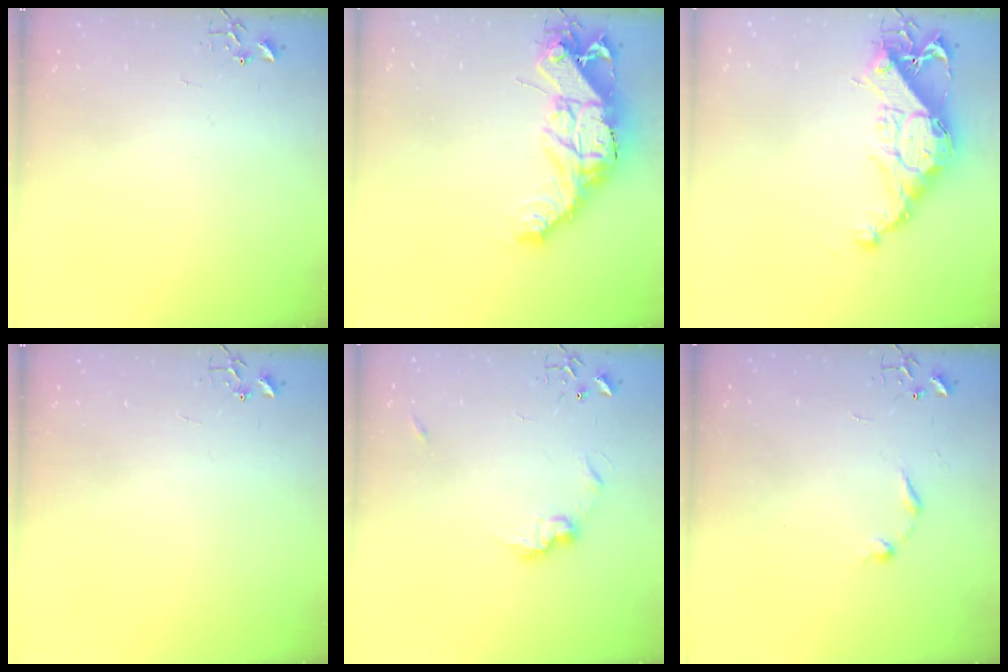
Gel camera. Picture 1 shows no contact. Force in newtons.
{"total": 17.7, "press": 17.6, "slide": 1.5}
{"total": 15.7, "press": 15.7, "slide": 1.1}
{"total": 0.0}
{"total": 8.8, "press": 8.8, "slide": 0.4}
{"total": 7.1, "press": 7.1, "slide": 0.8}